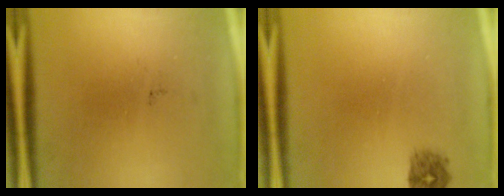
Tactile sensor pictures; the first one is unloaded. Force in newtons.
{"total": 1.4}